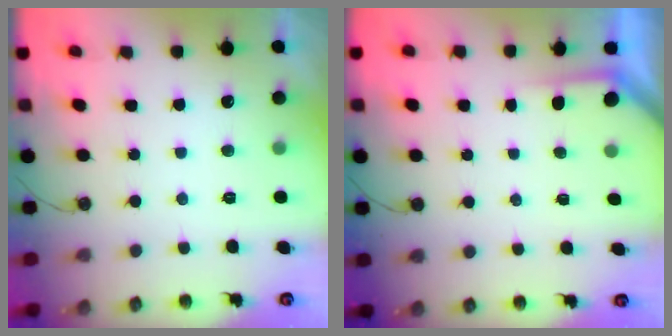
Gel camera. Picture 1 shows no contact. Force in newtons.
{"total": 1.9, "press": 1.9, "slide": 0.2}